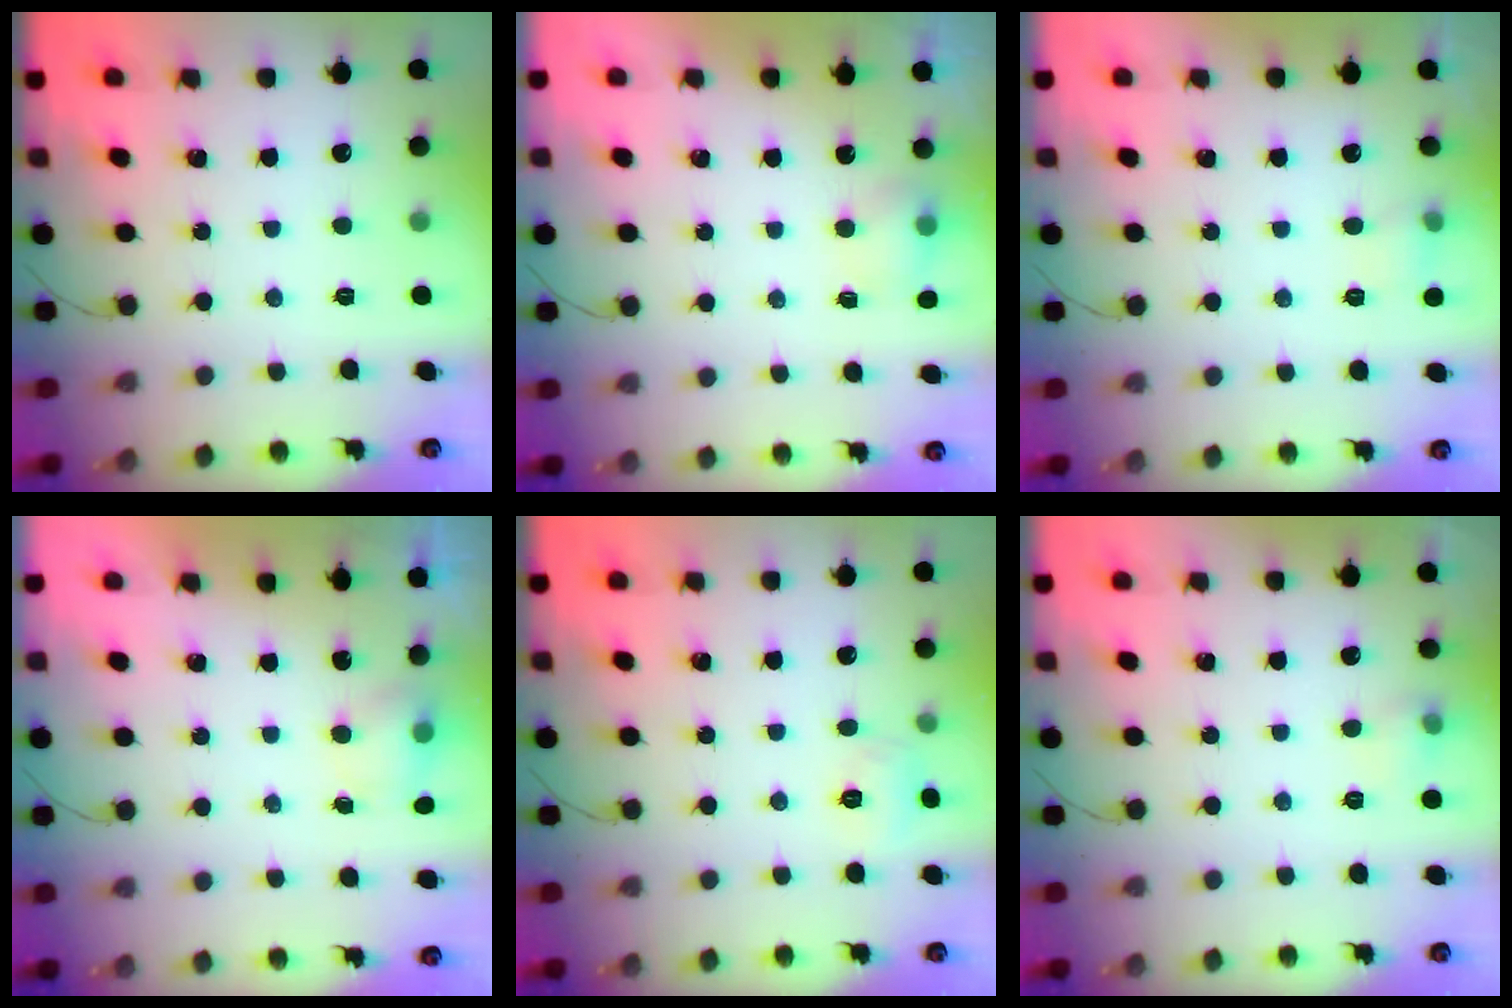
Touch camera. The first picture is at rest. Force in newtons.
{"total": 7.8, "press": 4.2, "slide": 6.5}
{"total": 5.3, "press": 5.1, "slide": 1.4}
{"total": 4.1, "press": 4.1, "slide": 0.7}
{"total": 6.1, "press": 5.9, "slide": 1.5}
{"total": 5.4, "press": 5.4, "slide": 1.0}